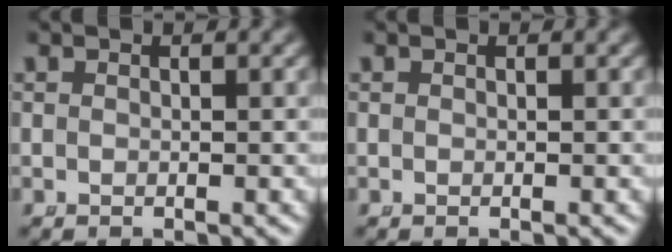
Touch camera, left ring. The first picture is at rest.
{"total": 0.0}